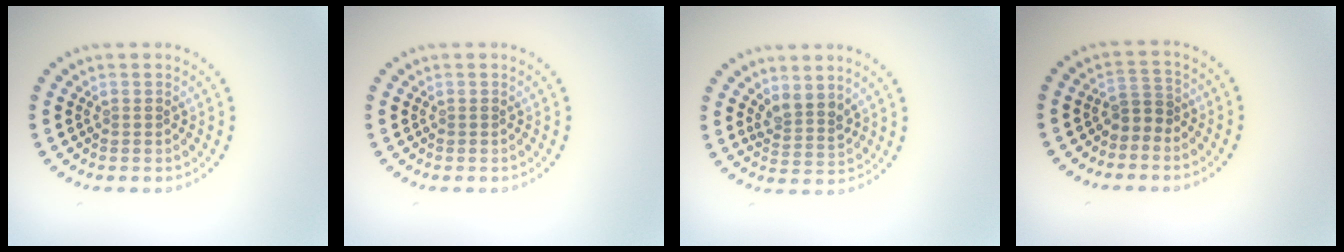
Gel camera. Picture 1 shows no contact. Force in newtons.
{"total": 0.0}
{"total": 2.4, "press": 1.9, "slide": 1.5}
{"total": 1.8, "press": 1.4, "slide": 1.1}